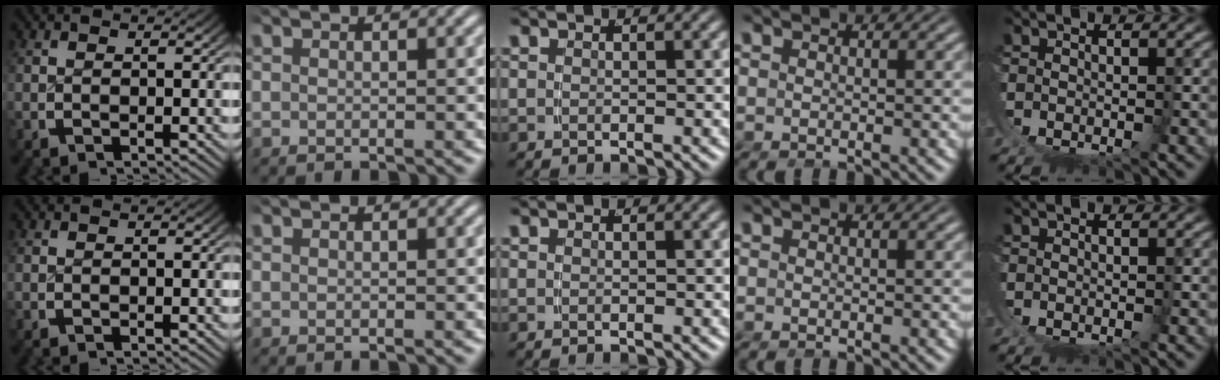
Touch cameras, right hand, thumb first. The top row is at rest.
{}